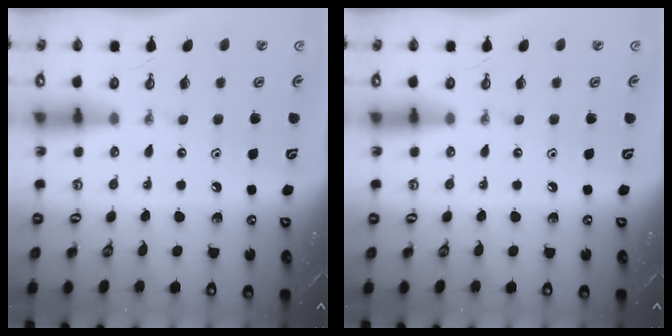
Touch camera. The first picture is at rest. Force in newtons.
{"total": 0.0}